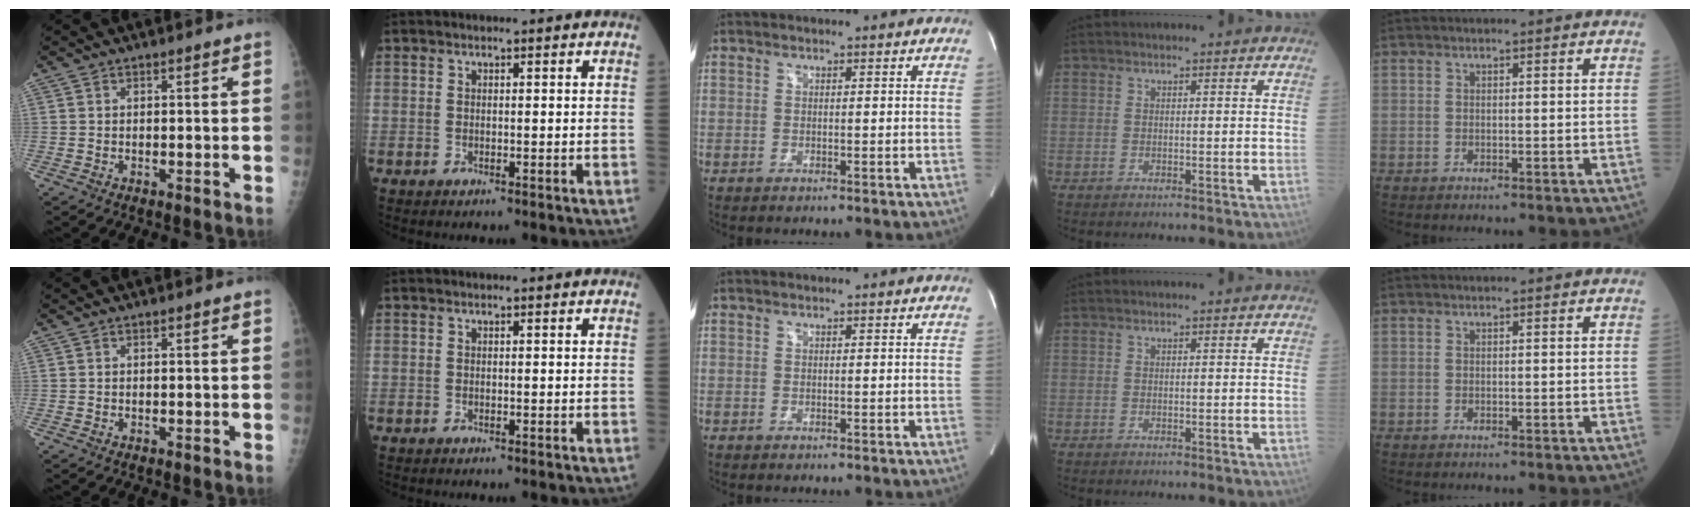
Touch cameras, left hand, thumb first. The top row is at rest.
{}